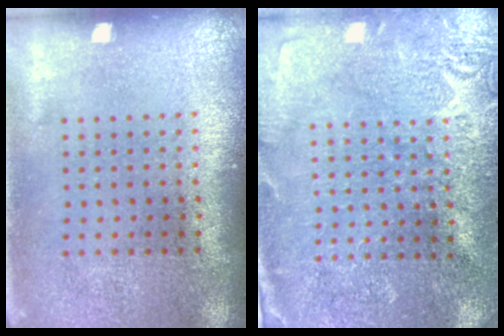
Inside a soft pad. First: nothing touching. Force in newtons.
{"total": 2.8, "press": 2.8, "slide": 0.1}